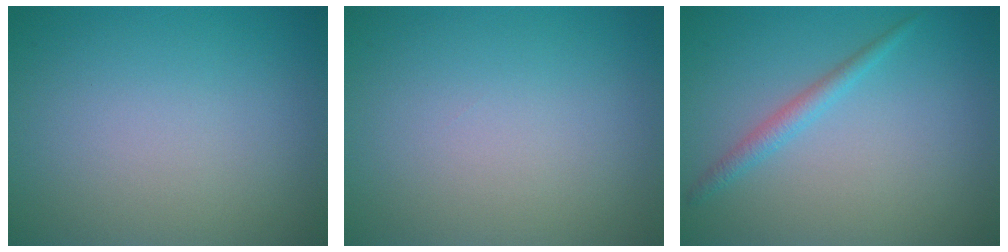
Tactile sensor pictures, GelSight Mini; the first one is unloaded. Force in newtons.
{"total": 0.0}
{"total": 1.6, "press": 1.6, "slide": 0.1}